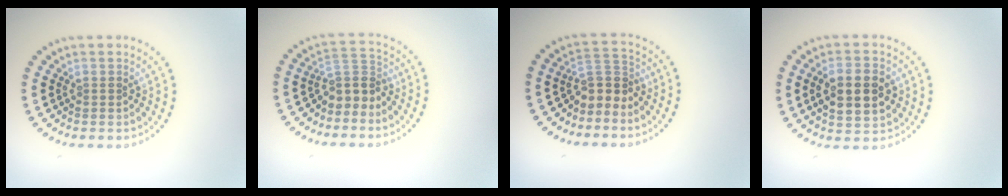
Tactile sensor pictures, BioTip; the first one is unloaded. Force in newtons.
{"total": 2.9, "press": 2.1, "slide": 2.0}
{"total": 2.6, "press": 1.9, "slide": 1.8}
{"total": 4.9, "press": 4.9, "slide": 0.4}